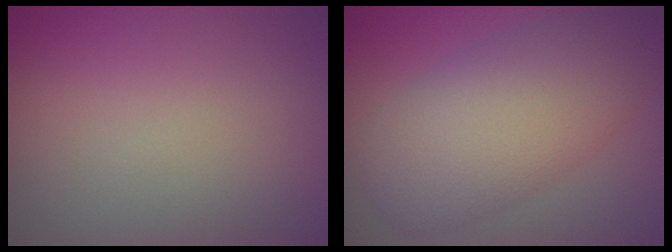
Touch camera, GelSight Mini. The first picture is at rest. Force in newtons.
{"total": 8.3, "press": 8.3, "slide": 0.4}